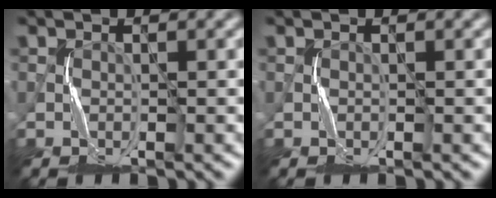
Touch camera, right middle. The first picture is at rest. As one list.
[{"total": 0.0}]